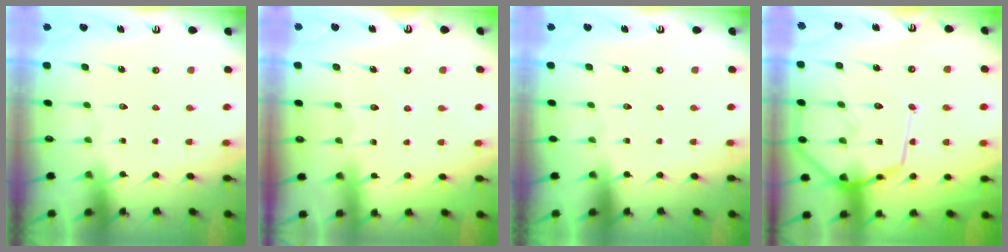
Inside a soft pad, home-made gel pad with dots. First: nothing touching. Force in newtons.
{"total": 3.8, "press": 3.8, "slide": 0.4}
{"total": 0.0}
{"total": 15.7, "press": 15.6, "slide": 1.4}